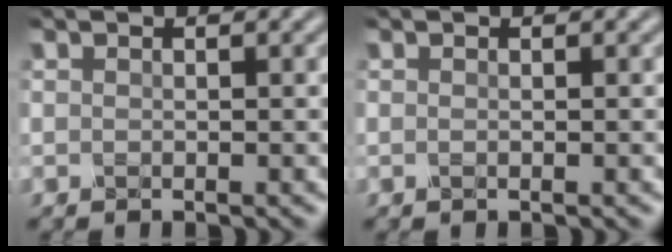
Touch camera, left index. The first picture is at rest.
{"total": 0.0}